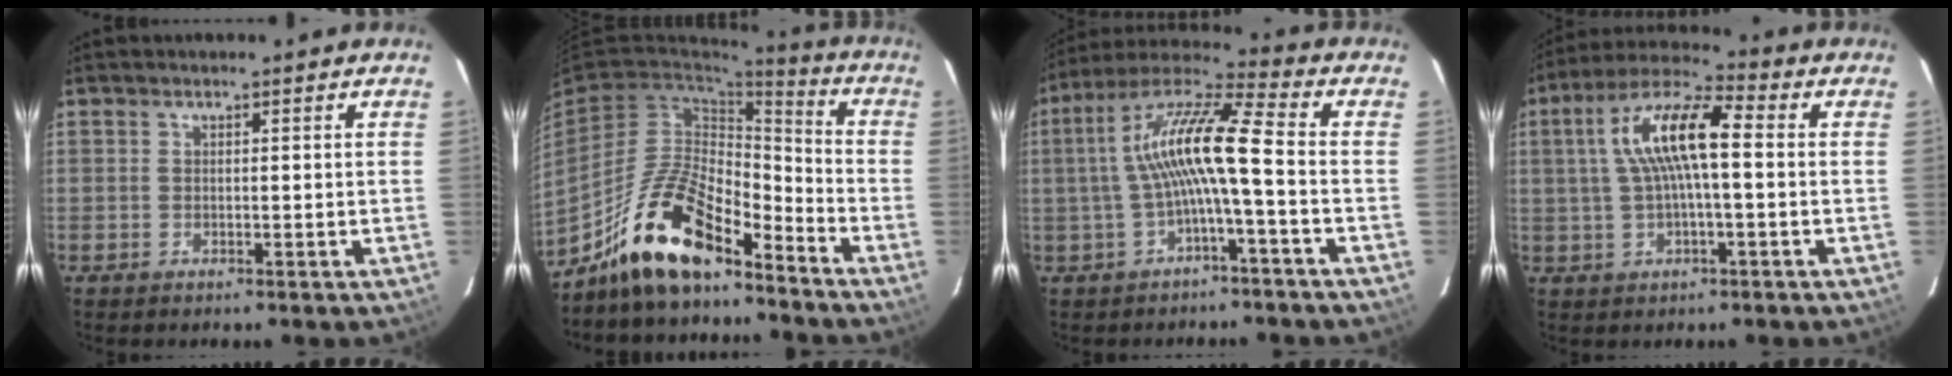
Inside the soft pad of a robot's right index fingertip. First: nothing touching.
{"total": 16.0, "force": [-11.9, 5.4, 9.2], "torque": [-0.187, 0.009, -0.219]}
{"total": 12.0, "force": [-1.6, 0.8, 11.9], "torque": [-0.241, 0.021, -0.030]}
{"total": 12.0, "force": [1.2, 3.0, 11.5], "torque": [-0.221, 0.024, 0.017]}